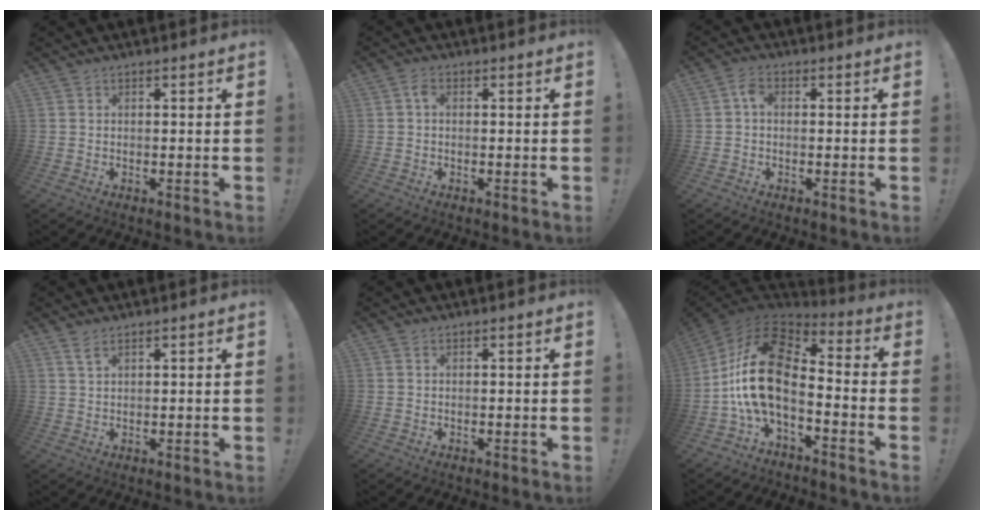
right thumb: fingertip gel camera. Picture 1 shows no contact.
{"total": 2.0, "force": [0.3, 1.3, 1.5], "torque": [-0.025, 0.004, 0.004]}
{"total": 3.5, "force": [0.2, 2.3, 2.6], "torque": [-0.044, 0.010, 0.003]}
{"total": 3.1, "force": [2.2, 1.1, 2.0], "torque": [-0.036, -0.007, 0.040]}
{"total": 0.7, "force": [0.5, 0.3, 0.2], "torque": [0.001, -0.002, 0.009]}
{"total": 17.2, "force": [-1.3, 9.4, 14.3], "torque": [-0.290, 0.006, -0.018]}